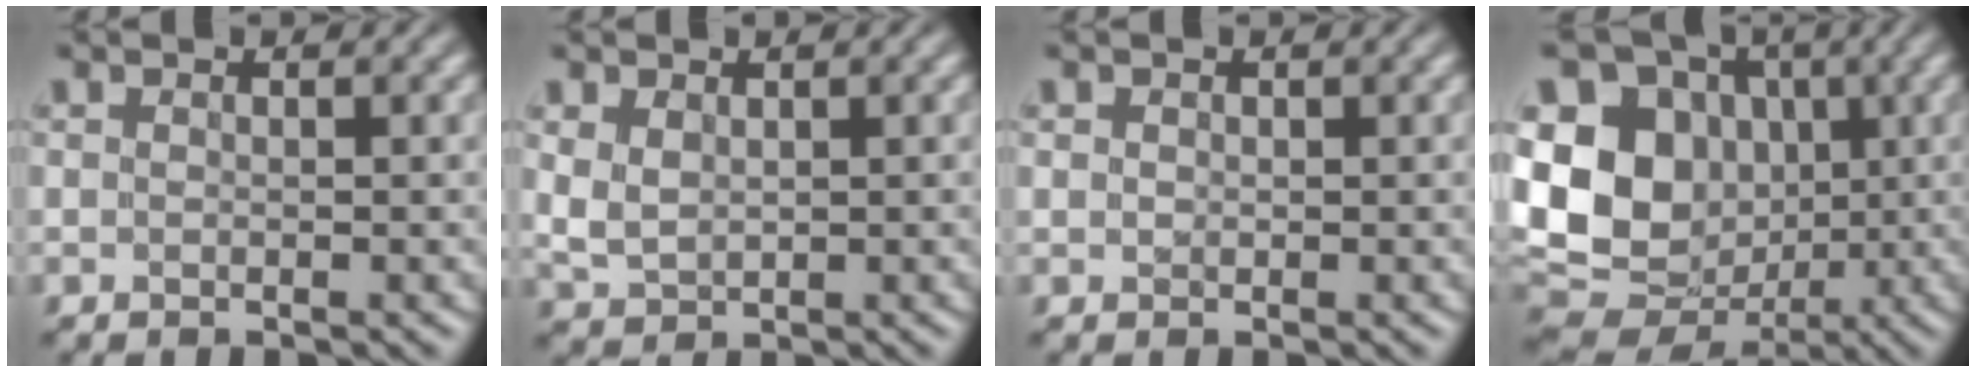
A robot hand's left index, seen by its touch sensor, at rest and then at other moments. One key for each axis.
{"total": 2.4, "fx": 0.9, "fy": 1.7, "fz": 1.5, "tx": -0.041, "ty": -0.002, "tz": 0.022}
{"total": 0.6, "fx": 0.2, "fy": 0.5, "fz": 0.1, "tx": 0.001, "ty": -0.003, "tz": 0.005}
{"total": 14.7, "fx": 0.6, "fy": 12.1, "fz": 8.2, "tx": -0.189, "ty": 0.004, "tz": 0.012}